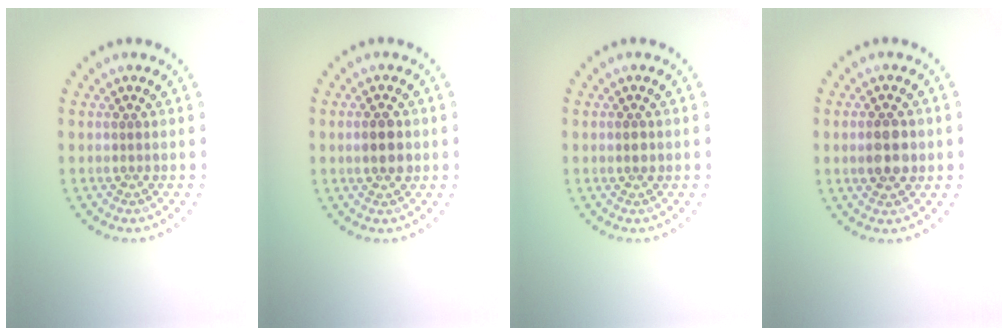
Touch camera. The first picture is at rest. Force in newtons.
{"total": 2.7, "press": 2.7, "slide": 0.1}
{"total": 1.2, "press": 1.2, "slide": 0.1}
{"total": 3.3, "press": 3.3, "slide": 0.5}